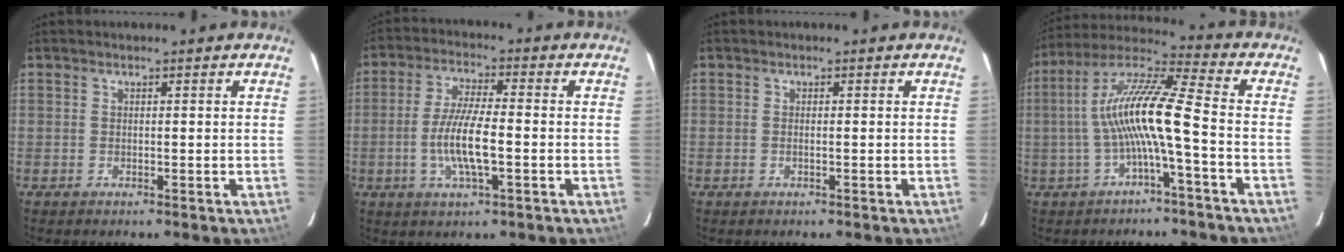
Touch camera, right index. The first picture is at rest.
{"total": 9.0, "force": [-2.3, 1.7, 8.5], "torque": [-0.167, -0.002, -0.047]}
{"total": 0.7, "force": [-0.4, 0.0, 0.6], "torque": [-0.009, 0.005, -0.008]}
{"total": 12.5, "force": [-2.4, 0.7, 12.2], "torque": [-0.243, 0.017, -0.045]}